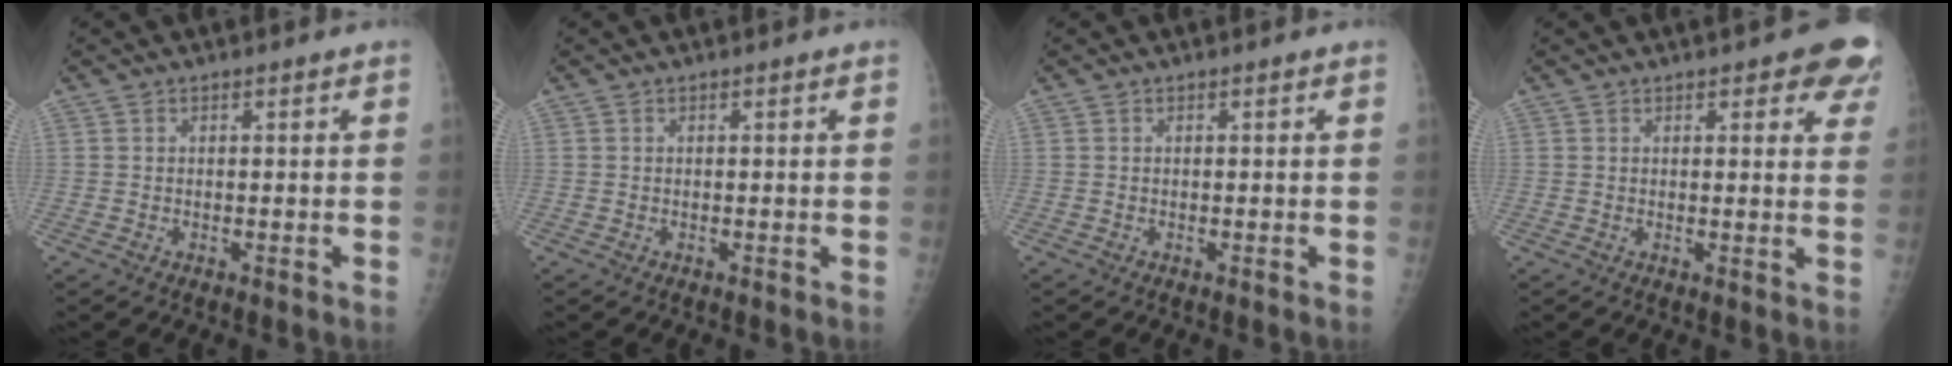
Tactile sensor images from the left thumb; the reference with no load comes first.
{"total": 0.0}
{"total": 0.0}
{"total": 7.5, "force": [4.3, 2.7, 5.5], "torque": [-0.030, -0.011, 0.041]}